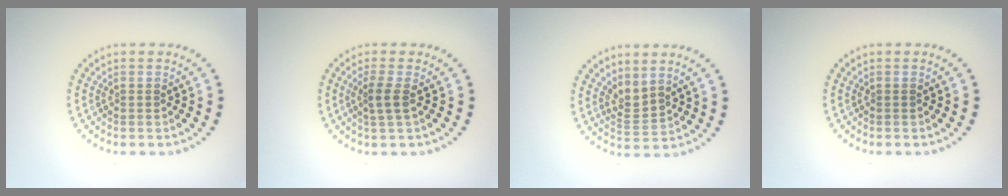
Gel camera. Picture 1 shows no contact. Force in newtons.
{"total": 1.7, "press": 1.3, "slide": 1.1}
{"total": 2.2, "press": 1.4, "slide": 1.7}
{"total": 0.0}